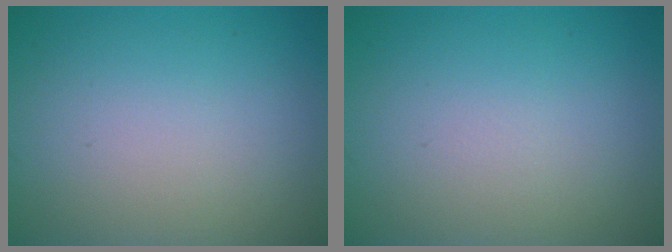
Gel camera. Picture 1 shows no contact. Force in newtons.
{"total": 0.0}